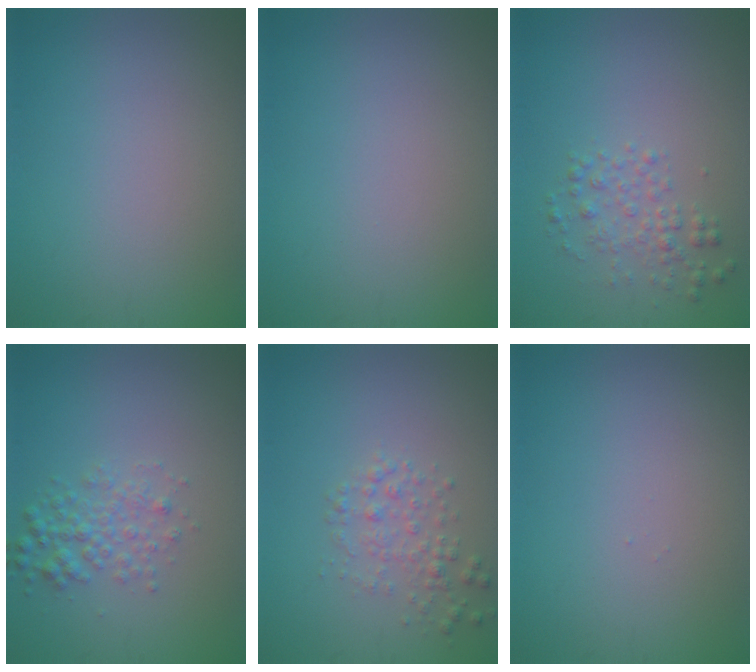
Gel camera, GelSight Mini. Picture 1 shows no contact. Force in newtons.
{"total": 0.0}
{"total": 2.2, "press": 2.2, "slide": 0.1}
{"total": 2.5, "press": 2.5, "slide": 0.0}
{"total": 2.1, "press": 2.1, "slide": 0.1}
{"total": 0.0}